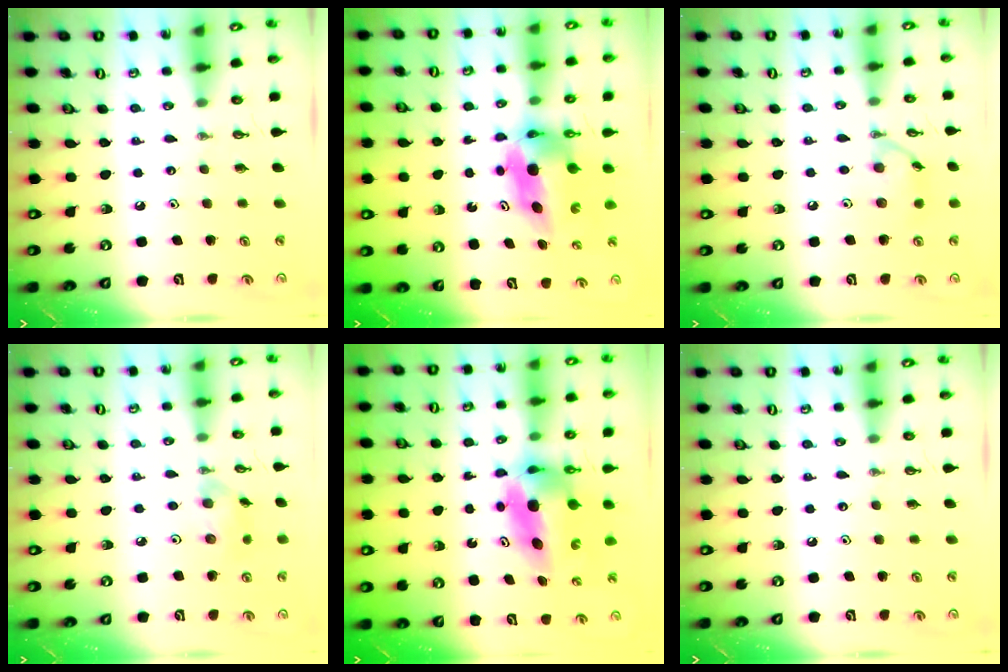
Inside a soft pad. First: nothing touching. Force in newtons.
{"total": 6.1, "press": 6.1, "slide": 0.4}
{"total": 8.9, "press": 8.9, "slide": 0.5}
{"total": 8.9, "press": 8.6, "slide": 2.3}
{"total": 6.7, "press": 6.5, "slide": 1.5}
{"total": 0.0}